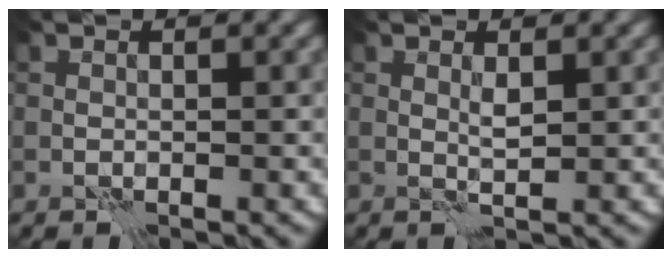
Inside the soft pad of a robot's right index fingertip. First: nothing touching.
{"total": 1.0, "force": [0.5, 0.2, 0.8], "torque": [-0.020, 0.001, 0.010]}